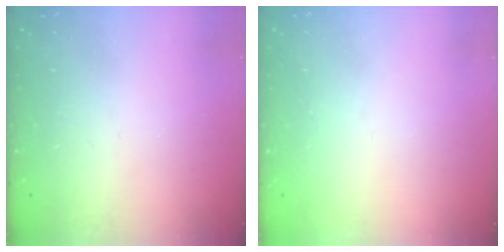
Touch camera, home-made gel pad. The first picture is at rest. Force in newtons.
{"total": 1.6, "press": 1.5, "slide": 0.1}